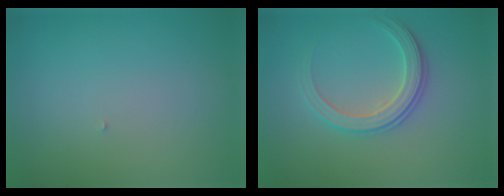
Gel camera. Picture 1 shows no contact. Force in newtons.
{"total": 2.9, "press": 2.8, "slide": 0.6}